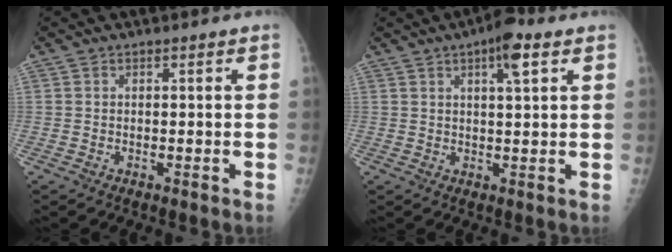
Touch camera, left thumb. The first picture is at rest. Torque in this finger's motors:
{"motor_torque": [2.43, 2.58, 0.34, -0.01, 0.02]}